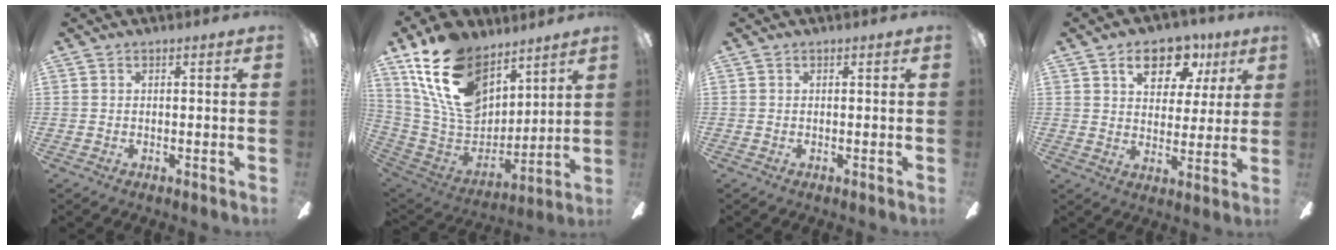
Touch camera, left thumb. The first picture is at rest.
{"total": 21.9, "force": [12.2, 13.5, 12.2], "torque": [-0.260, -0.058, 0.224]}
{"total": 0.0}
{"total": 12.5, "force": [6.3, 7.6, 7.7], "torque": [-0.106, -0.010, 0.107]}